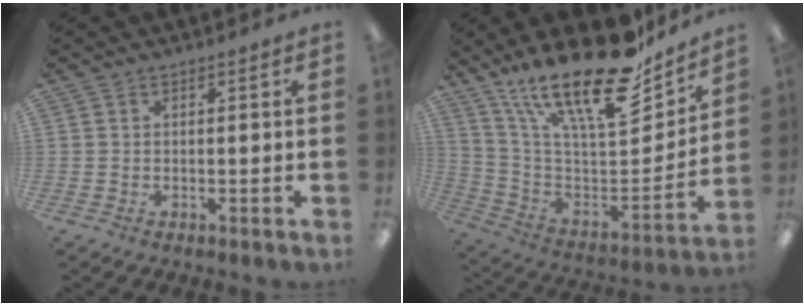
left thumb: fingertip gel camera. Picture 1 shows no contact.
{"total": 25.0, "force": [18.3, 7.8, 15.1], "torque": [-0.235, -0.131, 0.309]}